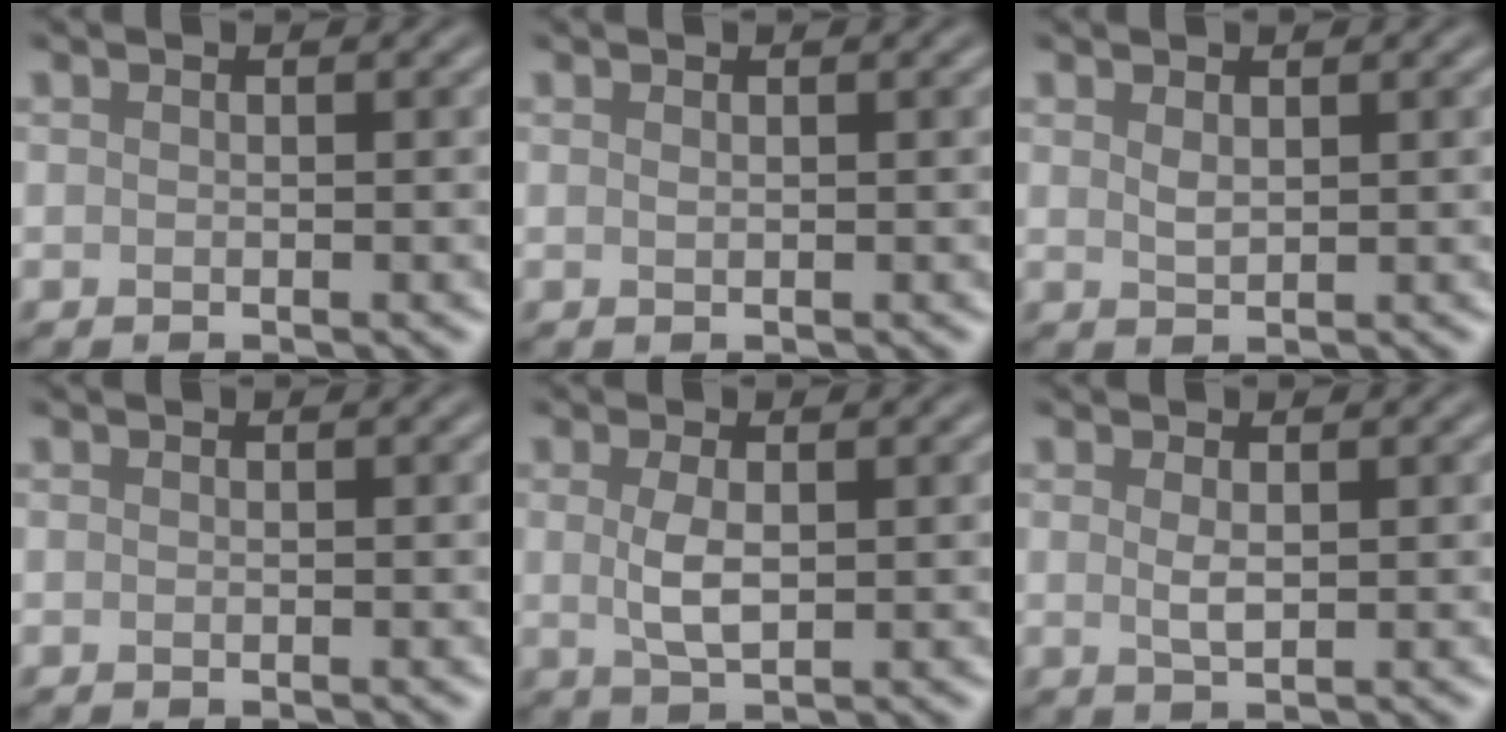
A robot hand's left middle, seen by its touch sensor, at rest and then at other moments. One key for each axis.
{"total": 0.0}
{"total": 0.9, "fx": 0.5, "fy": 0.4, "fz": 0.6, "tx": -0.019, "ty": -0.003, "tz": 0.013}
{"total": 0.0}
{"total": 2.5, "fx": 0.2, "fy": 1.0, "fz": 2.3, "tx": -0.058, "ty": -0.002, "tz": 0.006}
{"total": 1.2, "fx": 0.3, "fy": 0.4, "fz": 1.1, "tx": -0.027, "ty": -0.004, "tz": 0.009}